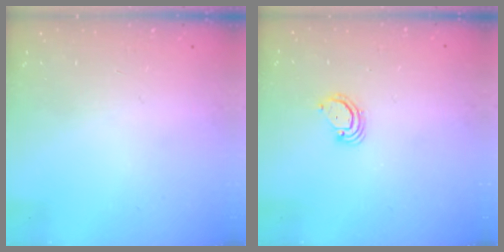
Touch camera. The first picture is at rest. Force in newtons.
{"total": 2.9, "press": 2.9, "slide": 0.3}